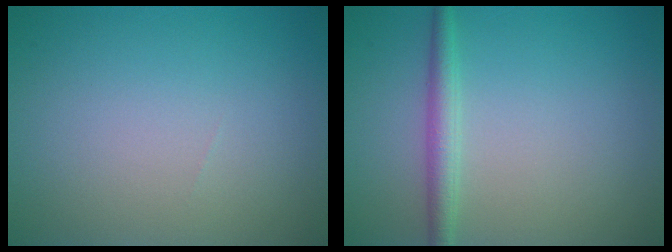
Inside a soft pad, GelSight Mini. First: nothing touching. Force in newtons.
{"total": 2.1, "press": 2.1, "slide": 0.0}